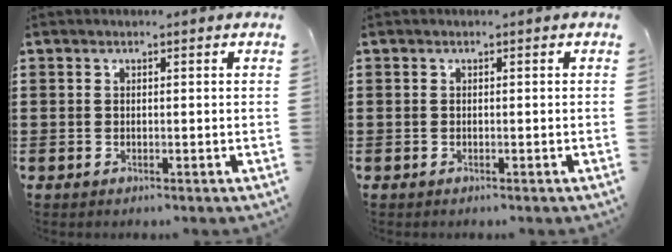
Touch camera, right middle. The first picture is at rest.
{"total": 0.0}